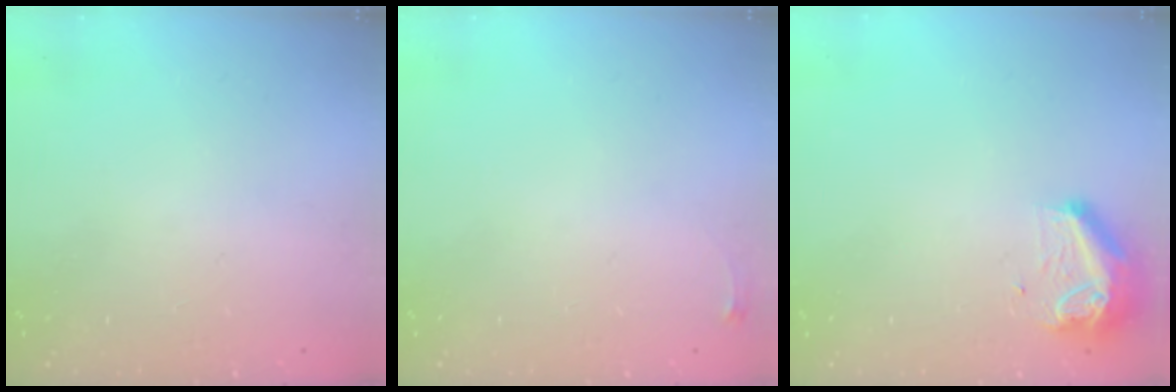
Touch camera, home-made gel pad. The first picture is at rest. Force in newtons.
{"total": 2.6, "press": 2.6, "slide": 0.6}
{"total": 9.6, "press": 9.5, "slide": 0.6}